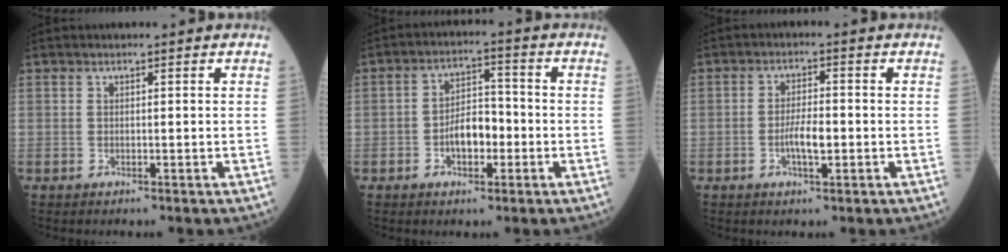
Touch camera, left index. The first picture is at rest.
{"total": 5.9, "force": [-2.0, 3.1, 4.6], "torque": [-0.085, 0.016, -0.037]}
{"total": 4.0, "force": [-1.2, 1.1, 3.6], "torque": [-0.070, 0.001, -0.023]}